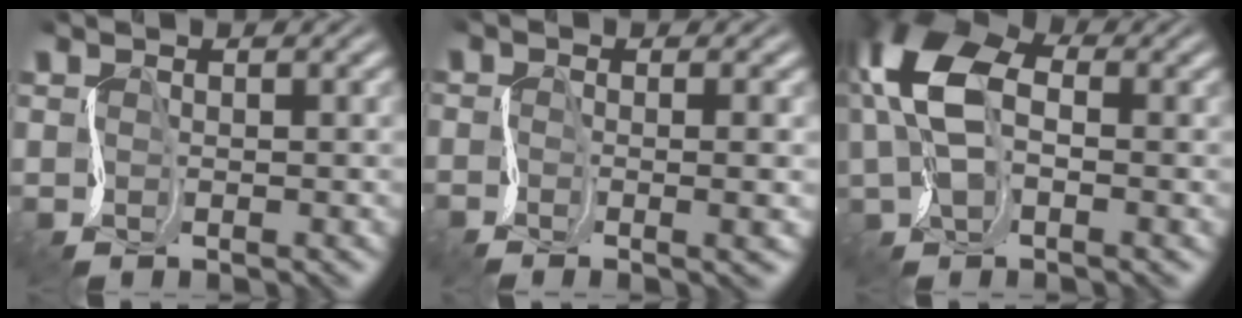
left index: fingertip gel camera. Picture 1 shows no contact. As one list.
[{"total": 3.4, "force": [0.0, 1.0, 3.2], "torque": [-0.019, 0.009, -0.018]}, {"total": 8.6, "force": [1.4, 5.2, 6.8], "torque": [-0.153, 0.010, 0.022]}]